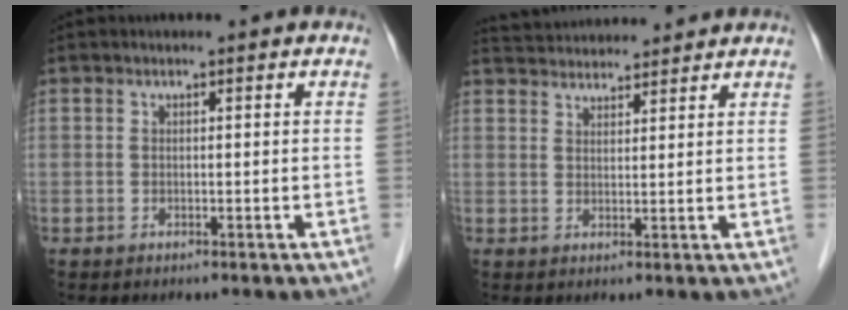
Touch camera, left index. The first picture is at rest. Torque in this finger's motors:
{"motor_torque": [-0.78, -1.05, 0.04, 0.03]}